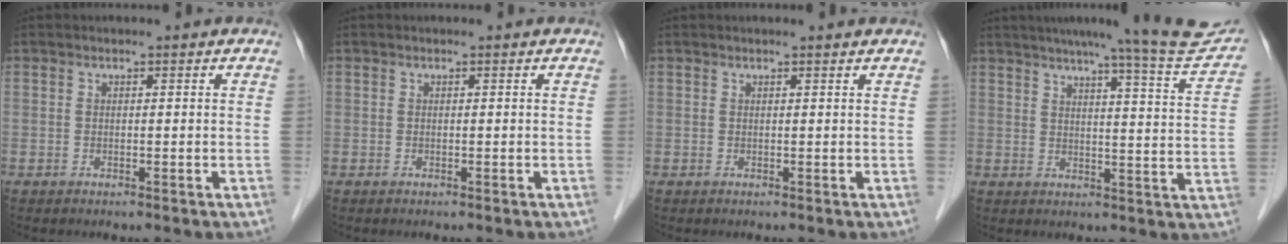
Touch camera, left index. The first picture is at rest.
{"total": 0.0}
{"total": 1.6, "force": [1.5, -0.3, 0.5], "torque": [-0.015, 0.002, 0.018]}
{"total": 16.3, "force": [14.9, -0.3, 6.5], "torque": [-0.087, -0.049, 0.173]}